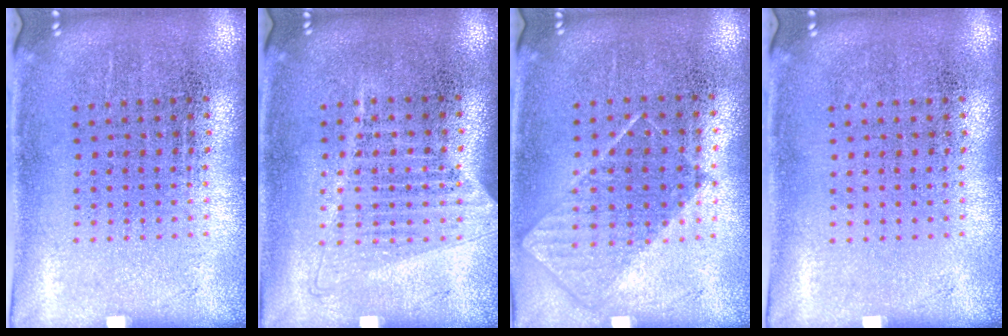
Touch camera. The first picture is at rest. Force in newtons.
{"total": 1.0, "press": 0.9, "slide": 0.5}
{"total": 0.8, "press": 0.6, "slide": 0.5}
{"total": 0.0}